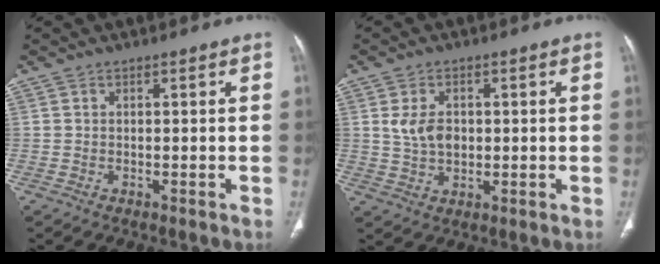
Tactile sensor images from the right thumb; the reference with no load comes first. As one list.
[{"total": 5.6, "force": [0.9, 3.8, 4.0], "torque": [-0.066, -0.002, 0.021]}]